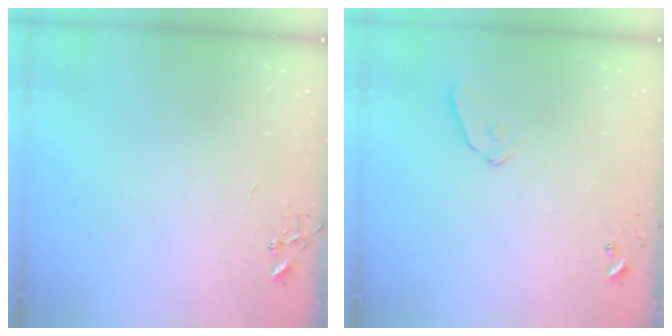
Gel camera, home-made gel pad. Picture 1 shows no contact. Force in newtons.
{"total": 6.0, "press": 6.0, "slide": 0.7}